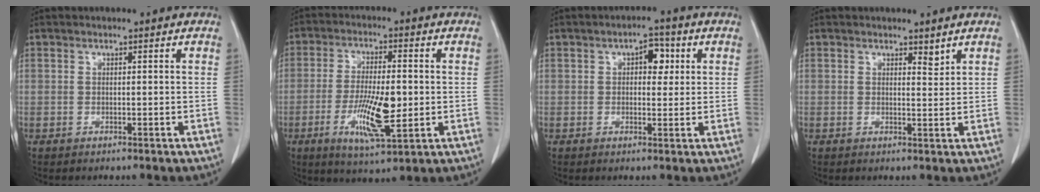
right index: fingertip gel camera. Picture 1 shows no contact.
{"total": 10.2, "force": [-1.9, 2.4, 9.7], "torque": [-0.182, -0.011, -0.028]}
{"total": 4.0, "force": [1.2, 2.1, 3.2], "torque": [-0.044, 0.012, 0.015]}
{"total": 1.5, "force": [1.2, 0.4, 0.7], "torque": [-0.011, -0.009, 0.019]}